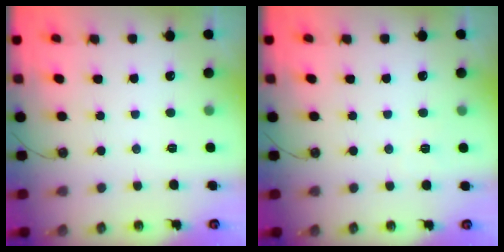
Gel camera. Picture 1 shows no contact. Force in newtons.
{"total": 2.6, "press": 2.6, "slide": 0.4}